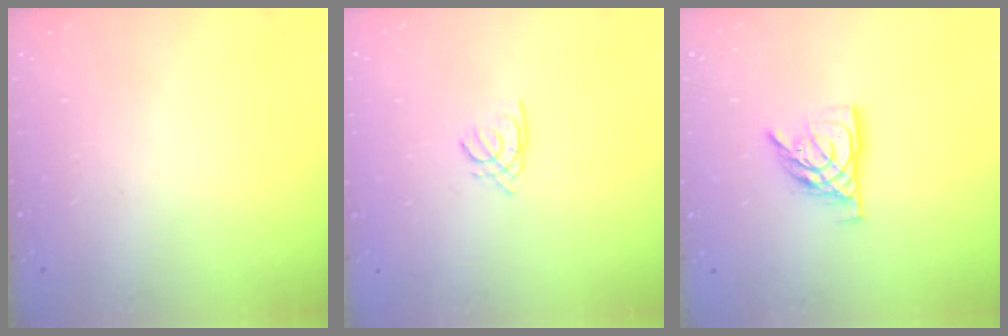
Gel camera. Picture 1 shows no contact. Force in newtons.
{"total": 1.6, "press": 1.5, "slide": 0.4}
{"total": 10.7, "press": 10.6, "slide": 1.0}